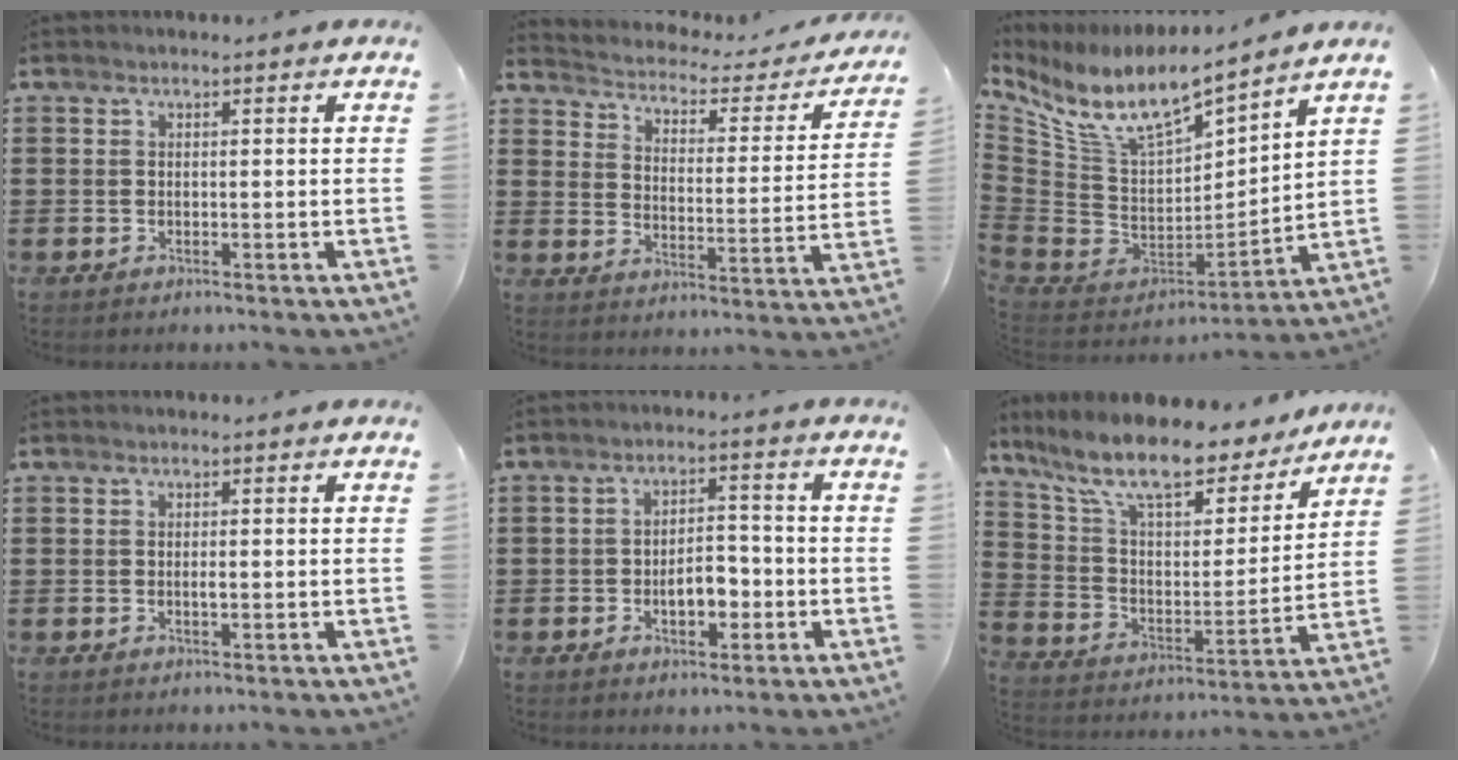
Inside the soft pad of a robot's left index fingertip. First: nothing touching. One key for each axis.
{"total": 2.3, "fx": 2.0, "fy": 0.8, "fz": 0.7, "tx": -0.032, "ty": -0.024, "tz": 0.025}
{"total": 10.1, "fx": 7.6, "fy": 2.7, "fz": 6.0, "tx": -0.154, "ty": -0.064, "tz": 0.131}
{"total": 1.2, "fx": 0.0, "fy": 0.3, "fz": 1.2, "tx": -0.023, "ty": -0.002, "tz": 0.000}
{"total": 5.5, "fx": -1.6, "fy": 2.7, "fz": 4.4, "tx": -0.063, "ty": 0.002, "tz": -0.035}
{"total": 11.7, "fx": 9.9, "fy": 2.1, "fz": 5.9, "tx": -0.149, "ty": -0.063, "tz": 0.169}